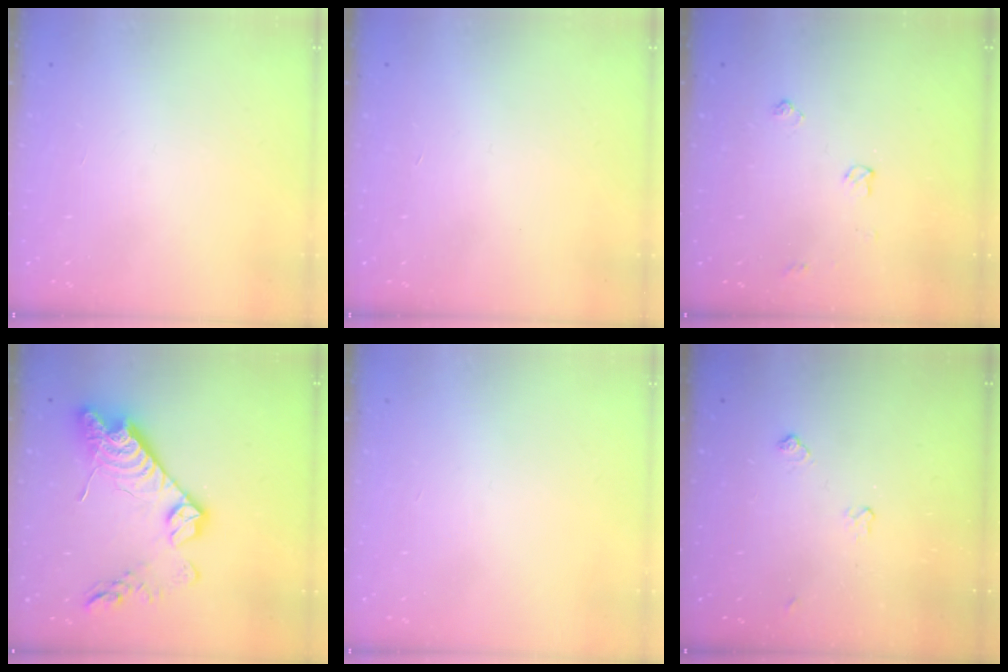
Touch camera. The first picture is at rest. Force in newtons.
{"total": 0.0}
{"total": 6.4, "press": 6.3, "slide": 0.8}
{"total": 17.1, "press": 17.0, "slide": 0.7}
{"total": 0.0}
{"total": 3.9, "press": 3.9, "slide": 0.5}